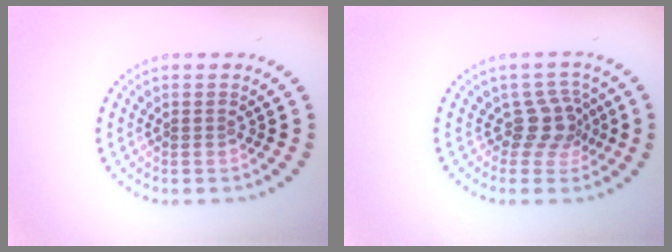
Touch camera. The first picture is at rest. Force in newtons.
{"total": 2.8, "press": 2.2, "slide": 1.8}